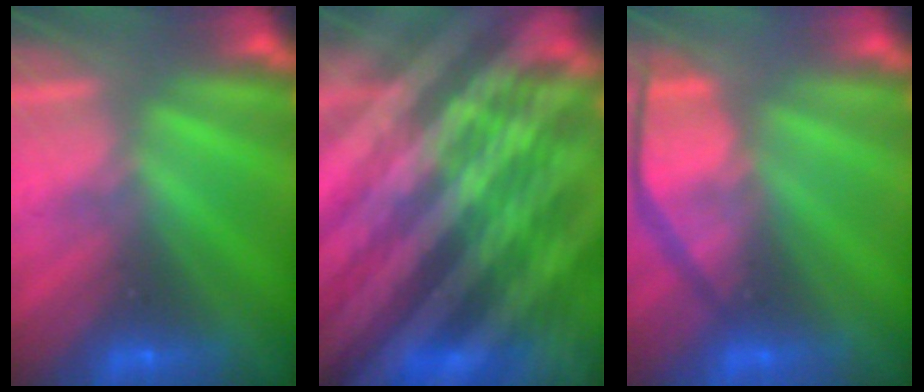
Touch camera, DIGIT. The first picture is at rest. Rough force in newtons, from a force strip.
{"total": 6.6}
{"total": 4.6}